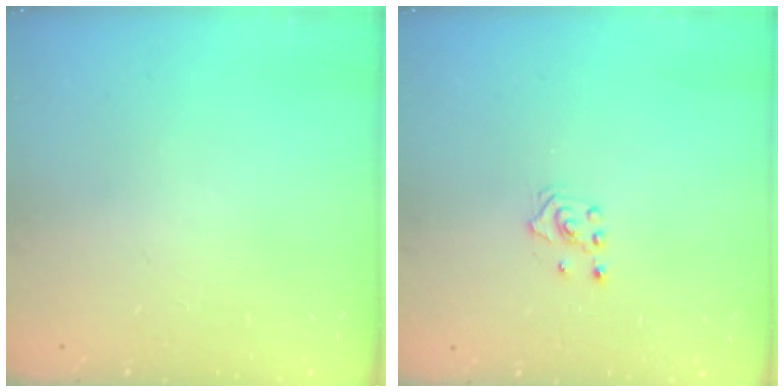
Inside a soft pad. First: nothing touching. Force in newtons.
{"total": 2.4, "press": 2.2, "slide": 0.8}